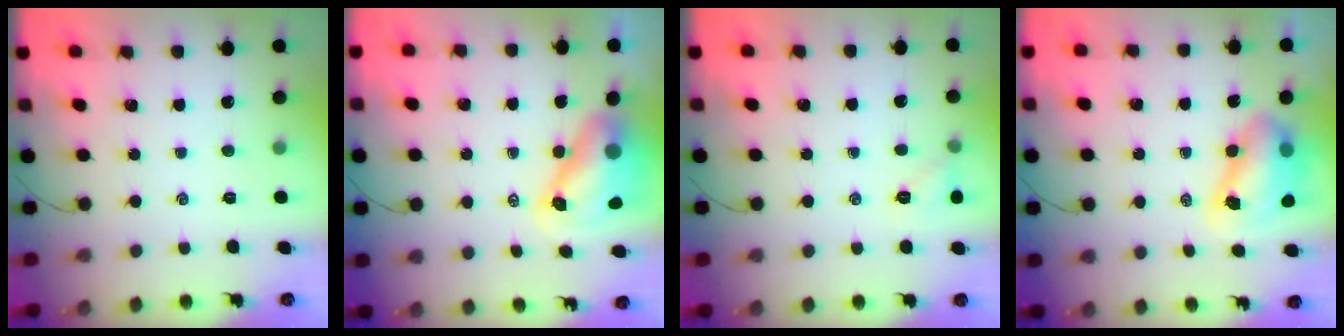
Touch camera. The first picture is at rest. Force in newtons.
{"total": 9.3, "press": 8.9, "slide": 2.7}
{"total": 5.2, "press": 5.0, "slide": 1.4}
{"total": 8.5, "press": 8.2, "slide": 2.4}